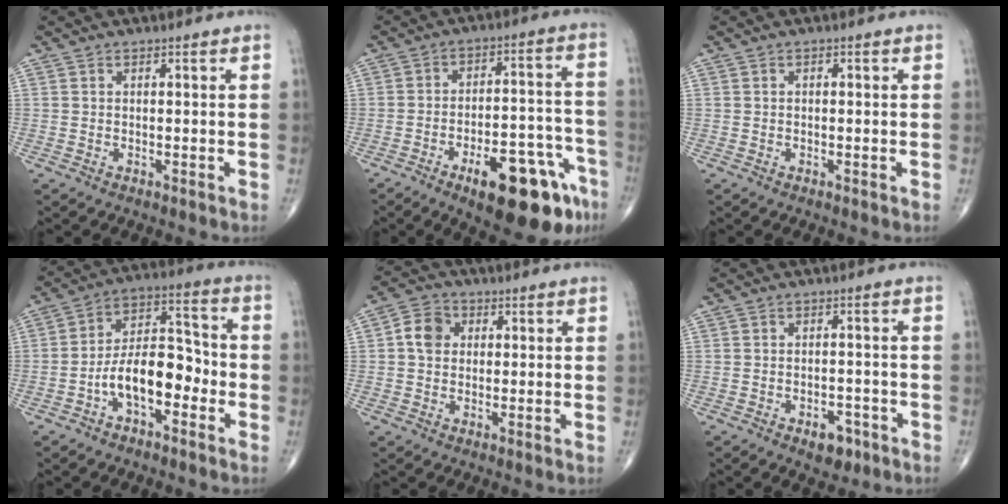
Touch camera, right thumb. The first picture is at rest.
{"total": 18.7, "force": [-10.4, 6.5, 14.1], "torque": [-0.143, 0.069, -0.140]}
{"total": 0.5, "force": [0.1, 0.3, 0.4], "torque": [-0.008, 0.001, 0.002]}
{"total": 12.0, "force": [-4.1, 6.4, 9.2], "torque": [-0.137, 0.049, -0.079]}
{"total": 5.4, "force": [0.7, 4.4, 2.9], "torque": [-0.043, 0.010, 0.004]}
{"total": 4.4, "force": [-2.4, 2.6, 2.6], "torque": [-0.017, 0.014, -0.030]}